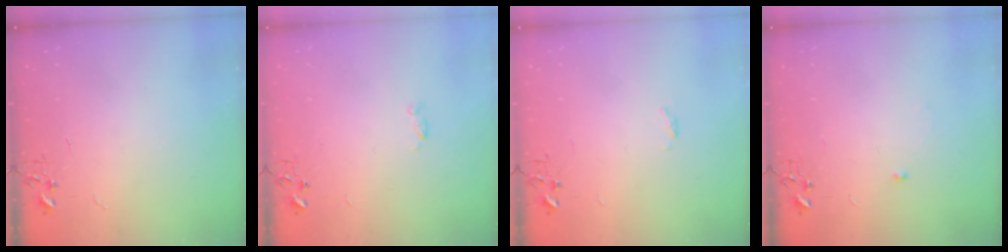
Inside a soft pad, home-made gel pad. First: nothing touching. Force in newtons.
{"total": 2.3, "press": 2.2, "slide": 0.4}
{"total": 1.7, "press": 1.6, "slide": 0.4}
{"total": 3.9, "press": 3.8, "slide": 0.8}